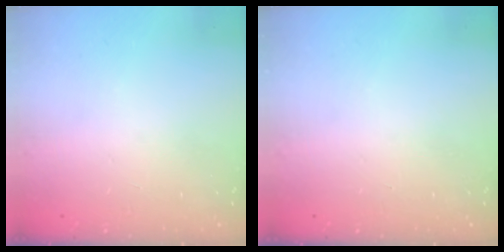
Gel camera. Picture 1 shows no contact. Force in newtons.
{"total": 0.0}